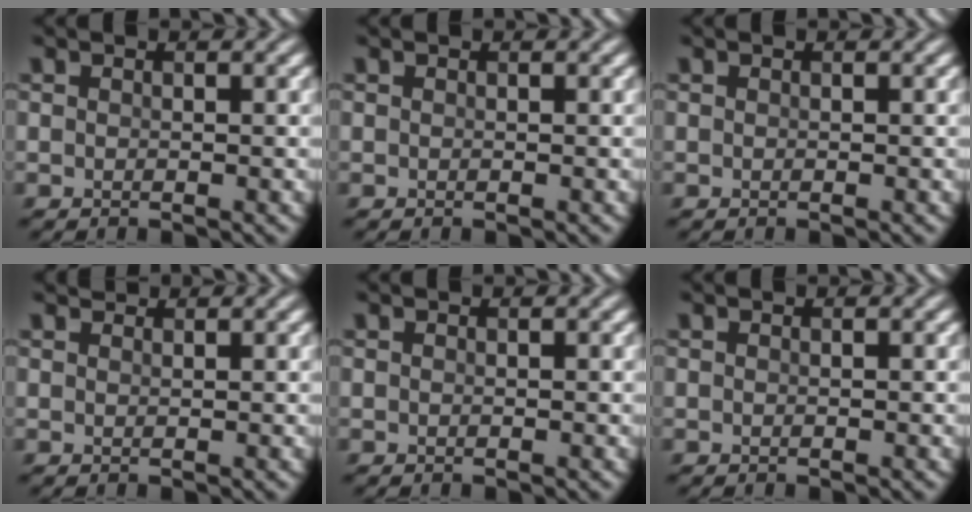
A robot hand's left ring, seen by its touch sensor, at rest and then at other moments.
{"total": 0.0}
{"total": 0.0}
{"total": 1.0, "force": [0.9, 0.1, 0.2], "torque": [-0.006, -0.003, 0.014]}
{"total": 0.0}
{"total": 0.0}